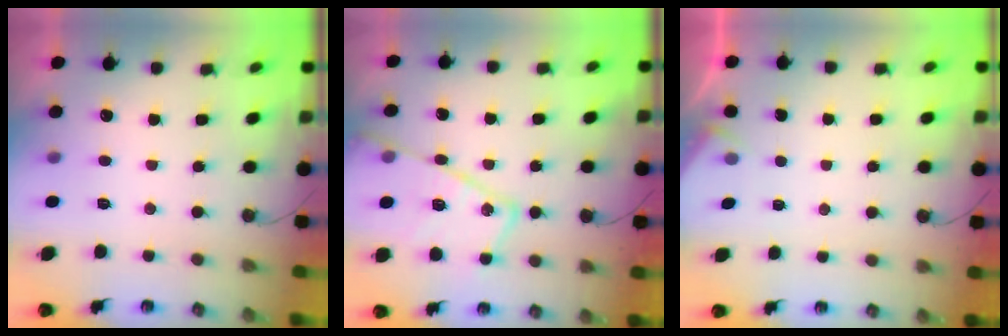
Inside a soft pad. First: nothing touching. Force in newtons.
{"total": 20.5, "press": 20.4, "slide": 2.1}
{"total": 2.2, "press": 2.2, "slide": 0.4}